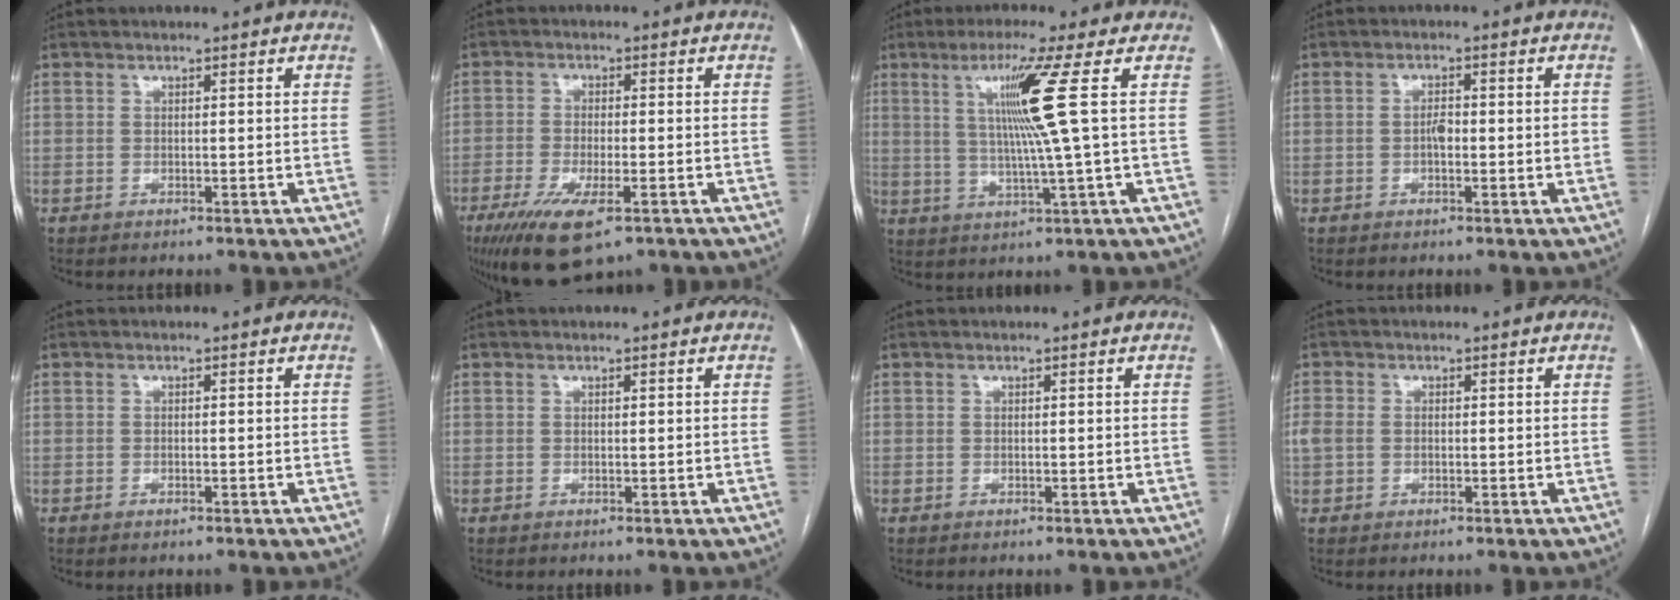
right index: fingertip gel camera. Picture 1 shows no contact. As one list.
[{"total": 10.8, "force": [-6.5, 3.0, 8.2], "torque": [-0.147, -0.024, -0.104]}, {"total": 9.0, "force": [2.4, -2.9, 8.2], "torque": [-0.149, -0.002, 0.056]}, {"total": 2.4, "force": [-0.4, 0.9, 2.2], "torque": [-0.033, 0.006, -0.004]}, {"total": 0.6, "force": [-0.4, 0.1, 0.4], "torque": [-0.009, -0.001, -0.004]}, {"total": 0.0}, {"total": 0.0}, {"total": 2.7, "force": [0.0, 2.2, 1.5], "torque": [-0.051, 0.015, 0.005]}]